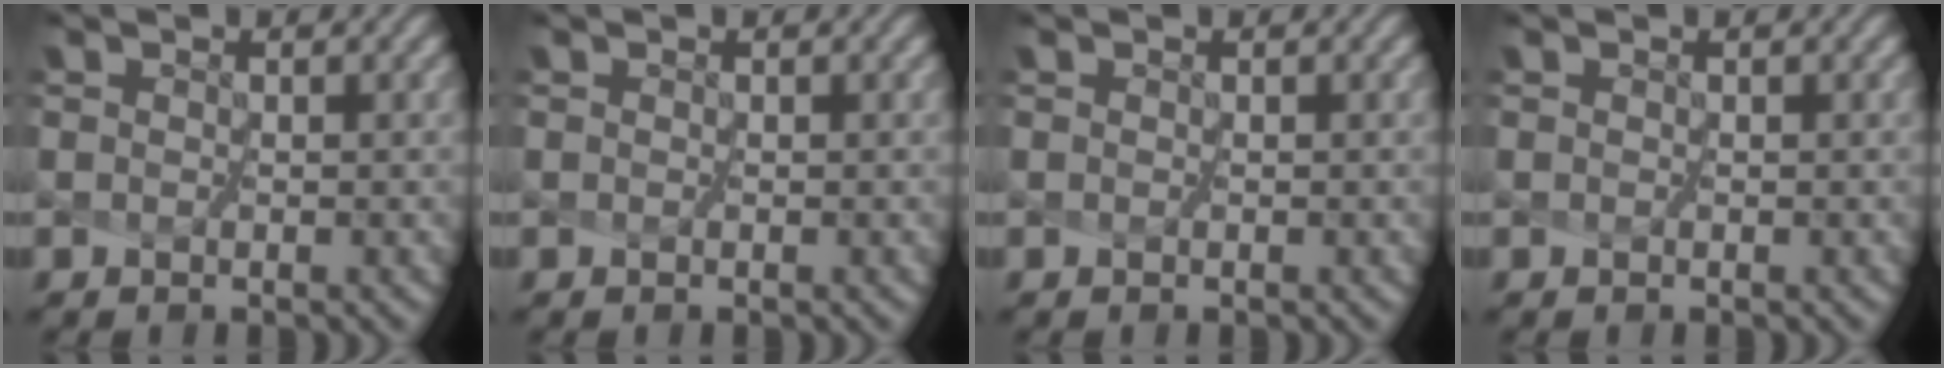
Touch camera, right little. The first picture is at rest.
{"total": 0.0}
{"total": 0.0}
{"total": 0.0}